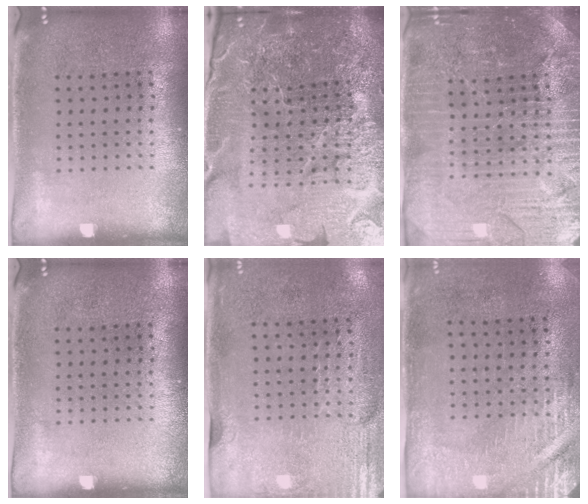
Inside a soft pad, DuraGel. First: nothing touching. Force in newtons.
{"total": 6.5, "press": 5.7, "slide": 3.1}
{"total": 4.8, "press": 4.5, "slide": 1.7}
{"total": 0.0}
{"total": 2.9, "press": 2.4, "slide": 1.6}
{"total": 2.9, "press": 2.5, "slide": 1.4}